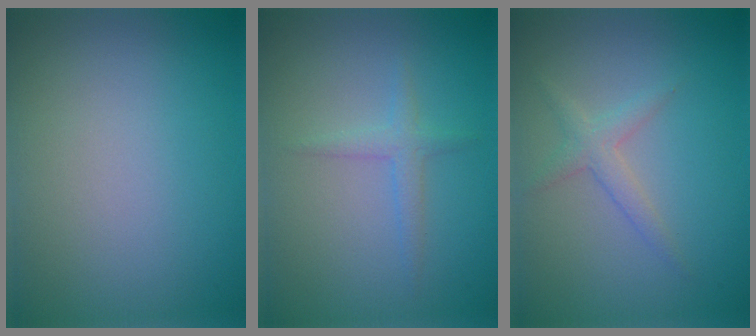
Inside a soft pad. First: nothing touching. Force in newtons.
{"total": 1.5, "press": 1.5, "slide": 0.1}
{"total": 1.8, "press": 1.8, "slide": 0.1}